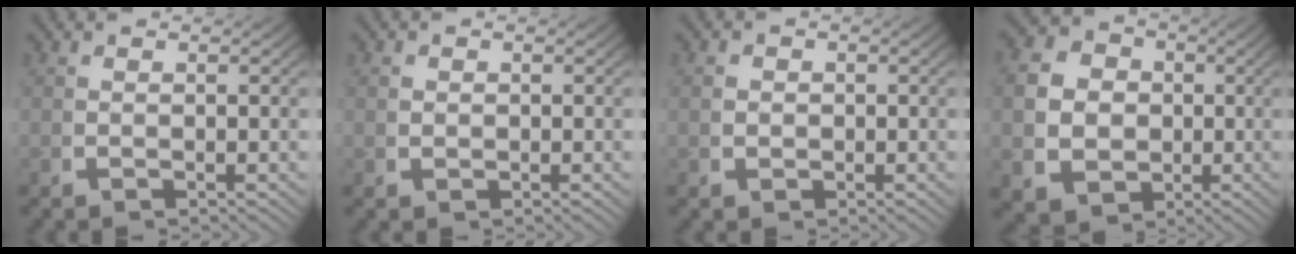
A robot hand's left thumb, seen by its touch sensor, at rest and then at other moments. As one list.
[{"total": 1.3, "force": [0.2, 1.2, 0.5], "torque": [-0.014, -0.006, 0.007]}, {"total": 2.0, "force": [0.0, 1.9, 0.7], "torque": [-0.018, -0.006, 0.000]}, {"total": 11.2, "force": [-0.5, 9.8, 5.4], "torque": [-0.120, -0.040, -0.003]}]